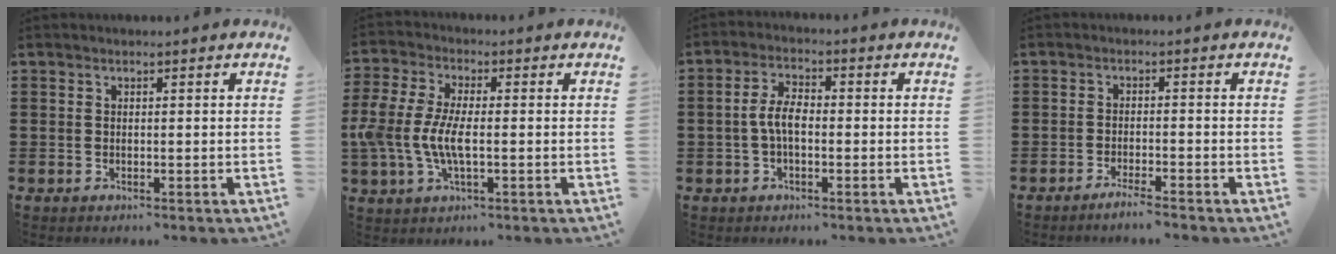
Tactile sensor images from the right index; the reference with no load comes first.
{"total": 7.0, "force": [-1.3, 3.1, 6.1], "torque": [-0.149, -0.006, -0.034]}
{"total": 4.7, "force": [-0.8, 2.1, 4.1], "torque": [-0.094, 0.001, -0.020]}
{"total": 2.5, "force": [-2.2, -0.4, 1.0], "torque": [-0.017, -0.002, -0.041]}